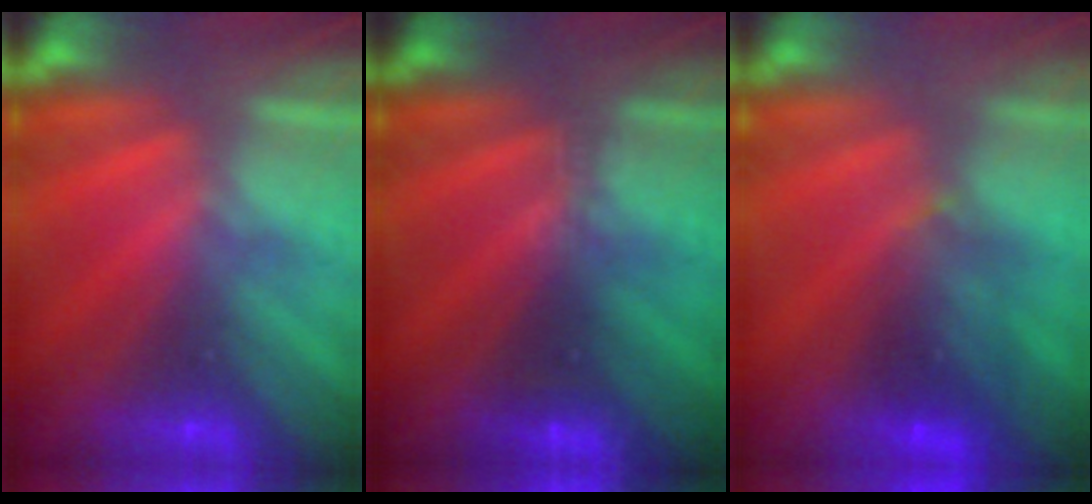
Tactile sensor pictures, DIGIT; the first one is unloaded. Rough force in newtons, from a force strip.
{"total": 2.9}
{"total": 9.6}